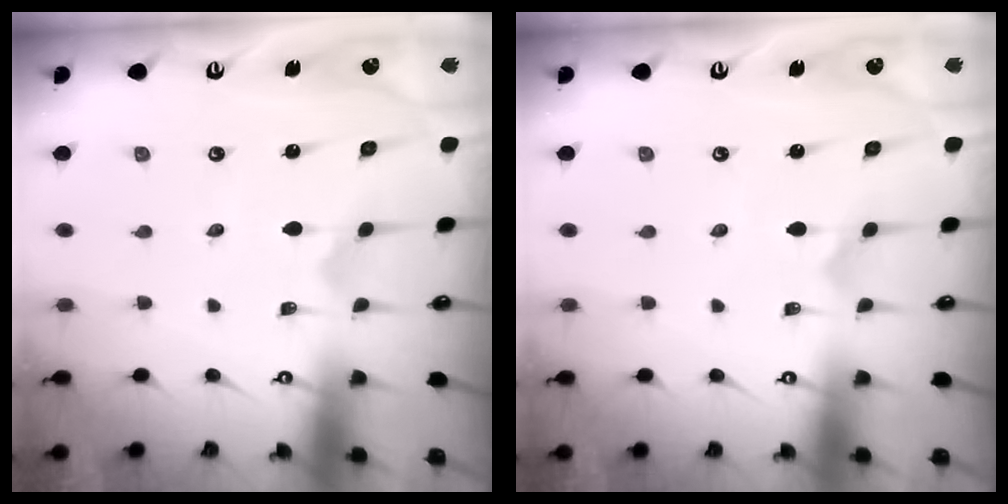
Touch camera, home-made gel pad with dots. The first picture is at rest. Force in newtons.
{"total": 0.0}